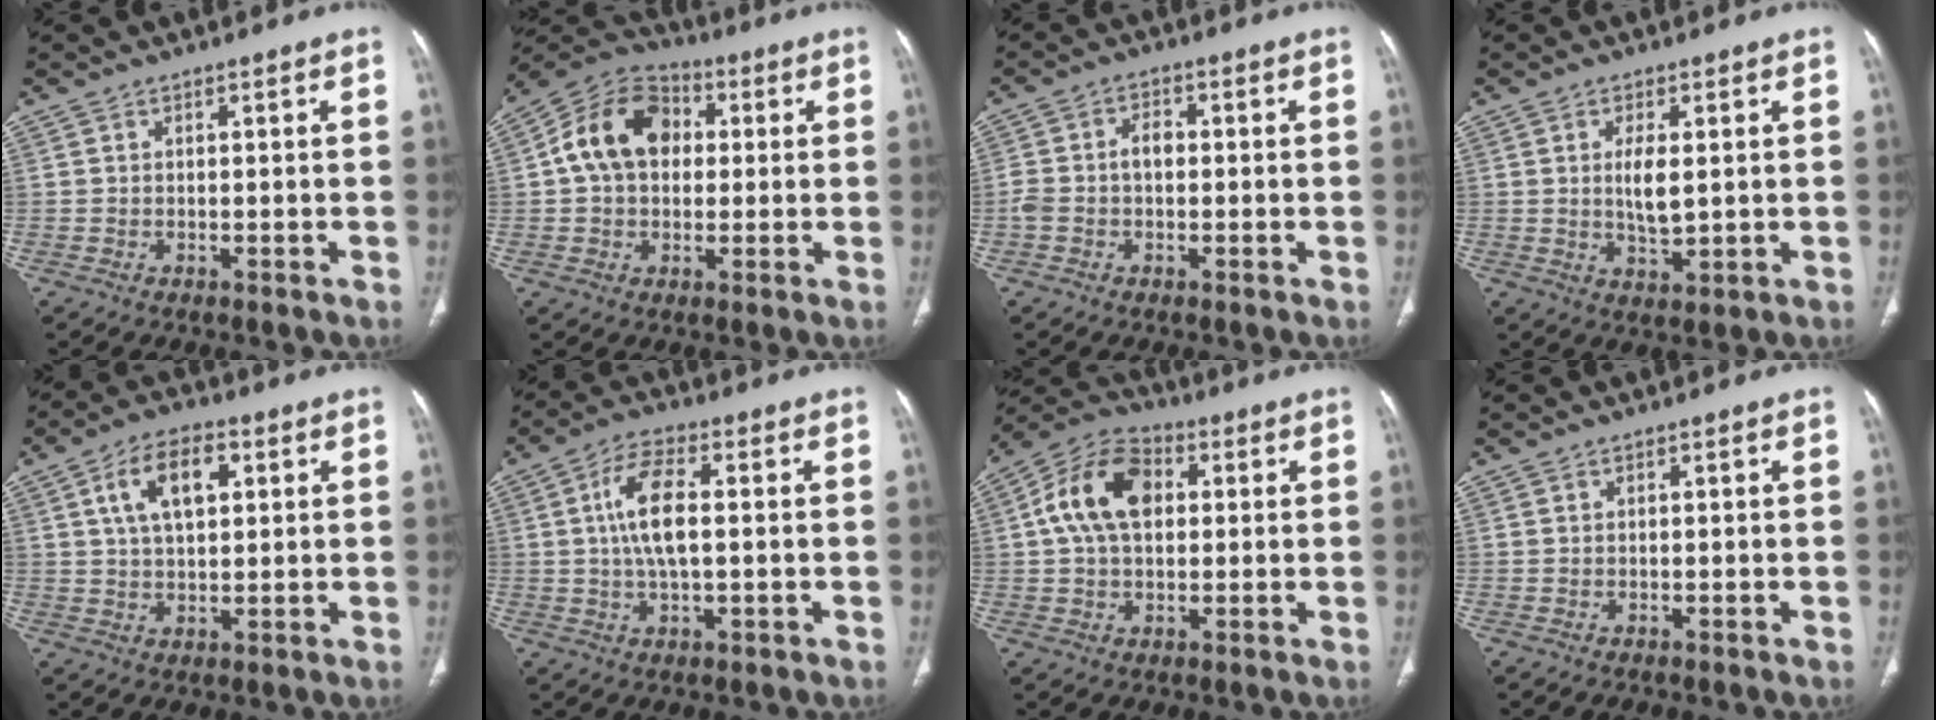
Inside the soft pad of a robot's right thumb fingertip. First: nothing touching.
{"total": 14.0, "force": [2.0, 10.4, 9.1], "torque": [-0.137, 0.026, 0.022]}
{"total": 5.9, "force": [-0.4, 3.8, 4.5], "torque": [-0.094, 0.024, -0.010]}
{"total": 5.4, "force": [0.7, 2.1, 4.9], "torque": [-0.089, -0.012, 0.018]}
{"total": 10.3, "force": [3.3, 5.6, 8.0], "torque": [-0.129, 0.005, 0.056]}
{"total": 9.5, "force": [0.9, 3.9, 8.6], "torque": [-0.172, 0.010, 0.015]}
{"total": 13.5, "force": [2.4, 8.9, 9.8], "torque": [-0.169, 0.023, 0.034]}
{"total": 0.0}